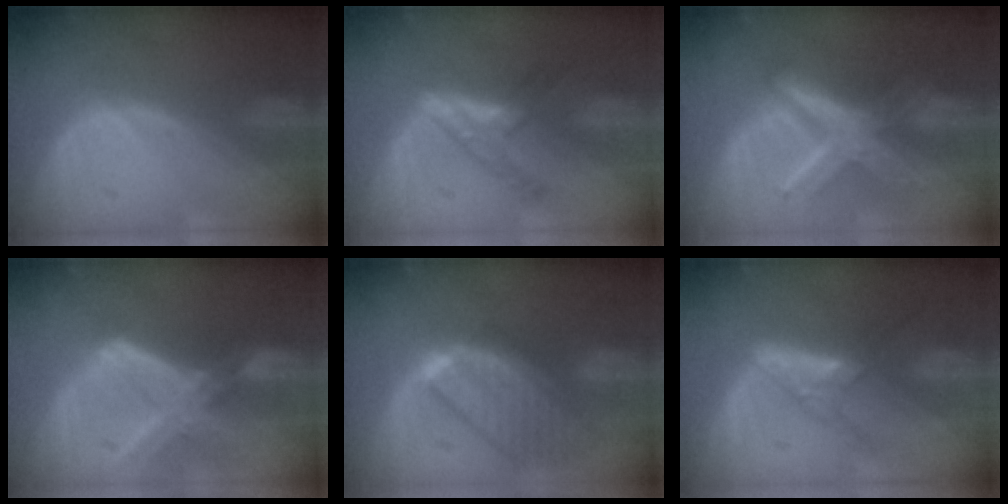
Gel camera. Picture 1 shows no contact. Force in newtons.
{"total": 5.1, "press": 5.1, "slide": 0.3}
{"total": 9.0, "press": 9.0, "slide": 0.7}
{"total": 8.2, "press": 7.3, "slide": 3.9}
{"total": 9.8, "press": 8.6, "slide": 4.7}
{"total": 5.6, "press": 4.9, "slide": 2.8}